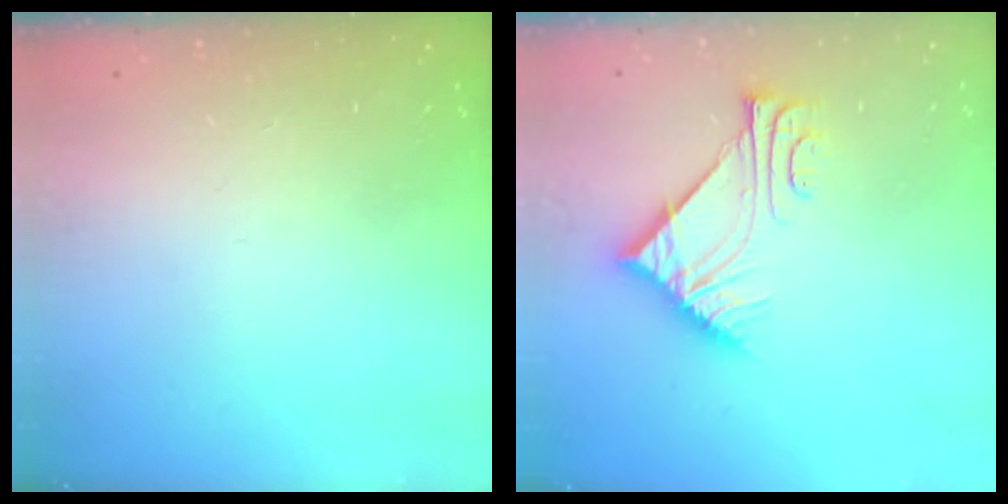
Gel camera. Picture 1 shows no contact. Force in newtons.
{"total": 7.7, "press": 7.7, "slide": 0.1}